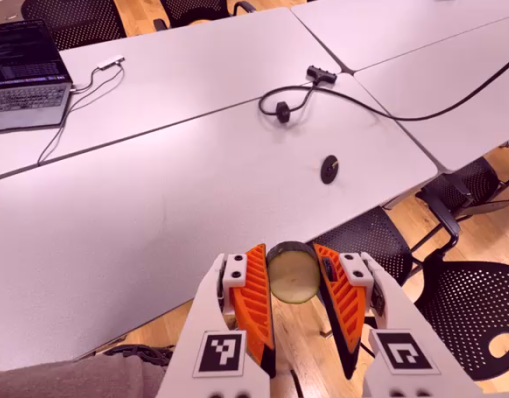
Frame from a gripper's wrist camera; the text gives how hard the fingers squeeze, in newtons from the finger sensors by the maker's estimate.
{"total": 8.2, "left": 8.2, "right": 8.3}